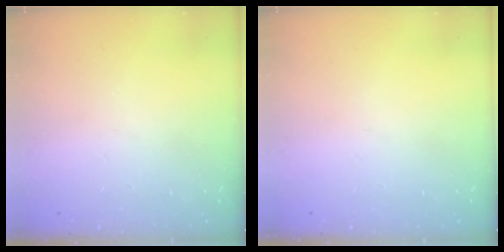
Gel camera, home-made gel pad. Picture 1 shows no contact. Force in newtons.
{"total": 0.0}